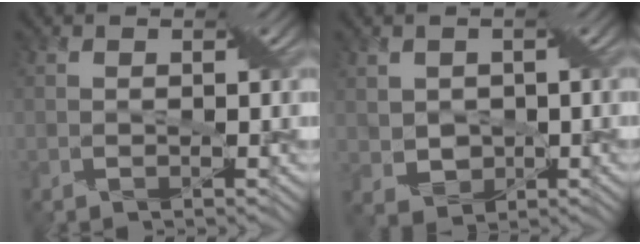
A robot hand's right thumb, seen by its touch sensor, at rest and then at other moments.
{"total": 2.6, "force": [0.8, 2.3, 0.9], "torque": [-0.053, -0.016, 0.020]}